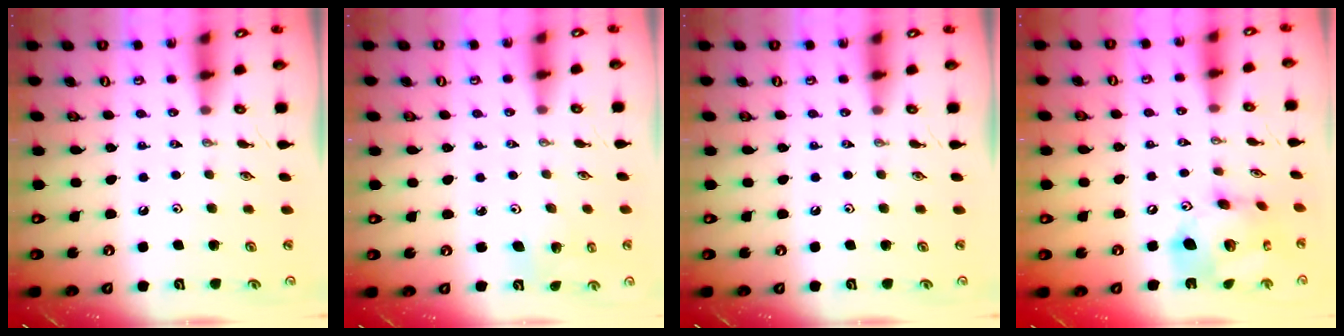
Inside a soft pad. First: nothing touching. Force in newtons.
{"total": 2.3, "press": 2.3, "slide": 0.2}
{"total": 0.0}
{"total": 17.0, "press": 17.0, "slide": 1.6}